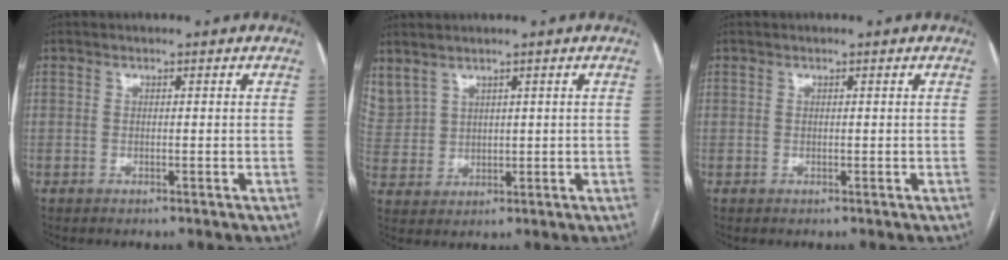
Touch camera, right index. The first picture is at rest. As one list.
[{"total": 8.3, "force": [5.2, 5.7, 3.3], "torque": [-0.107, 0.016, 0.127]}, {"total": 0.0}]